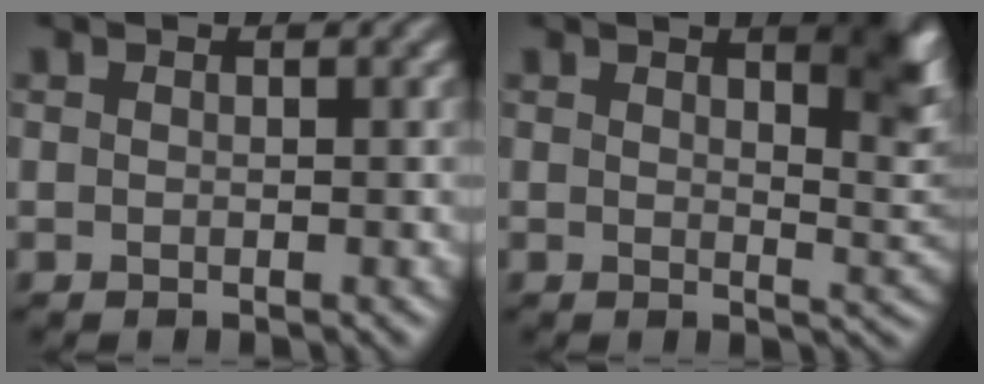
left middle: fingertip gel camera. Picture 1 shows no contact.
{"total": 5.0, "force": [2.7, 1.5, 3.9], "torque": [-0.037, -0.001, 0.042]}